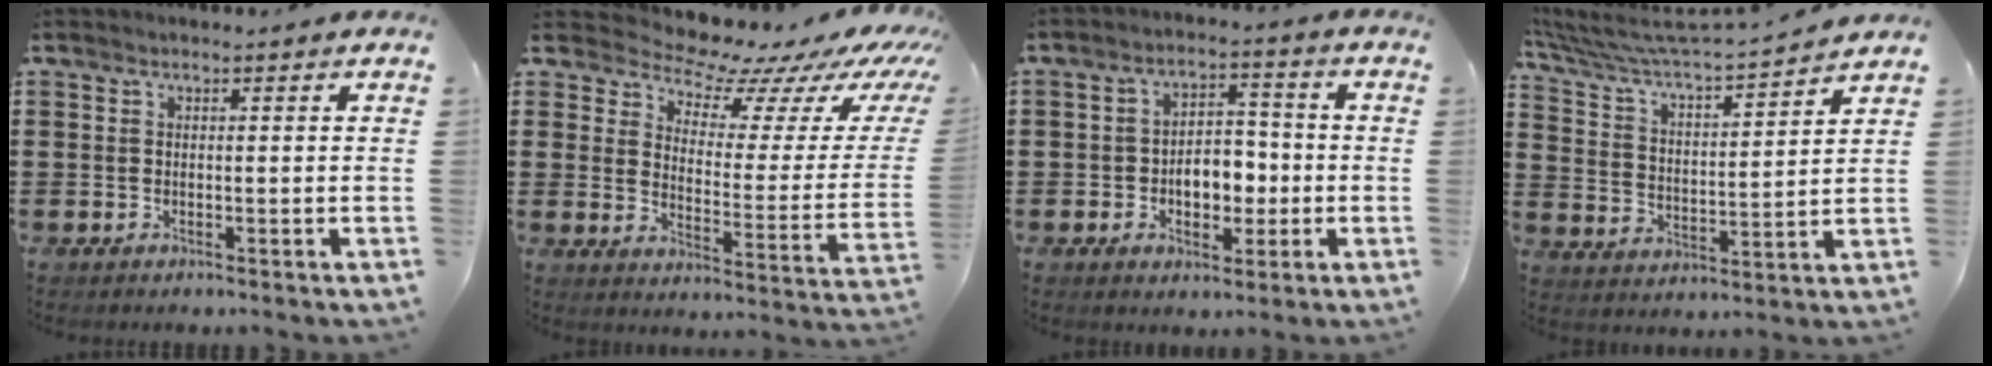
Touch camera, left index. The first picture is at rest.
{"total": 7.0, "force": [6.4, 2.0, 2.1], "torque": [-0.046, -0.064, 0.099]}
{"total": 5.9, "force": [-1.3, 3.9, 4.3], "torque": [-0.067, 0.006, -0.030]}
{"total": 5.7, "force": [5.4, -0.1, 1.9], "torque": [-0.064, -0.041, 0.085]}